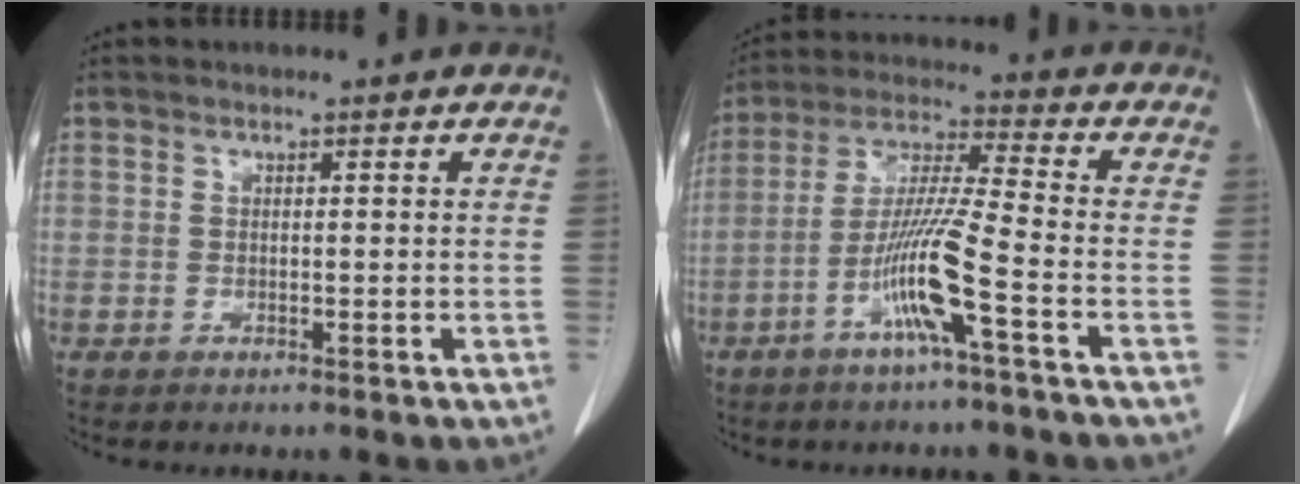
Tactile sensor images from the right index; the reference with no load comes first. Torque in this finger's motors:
{"motor_torque": [1.40, -0.47, 0.64, 0.18]}